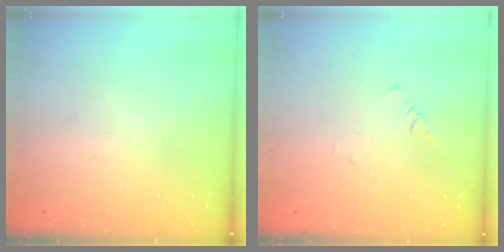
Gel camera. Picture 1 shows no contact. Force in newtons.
{"total": 1.8, "press": 1.7, "slide": 0.4}